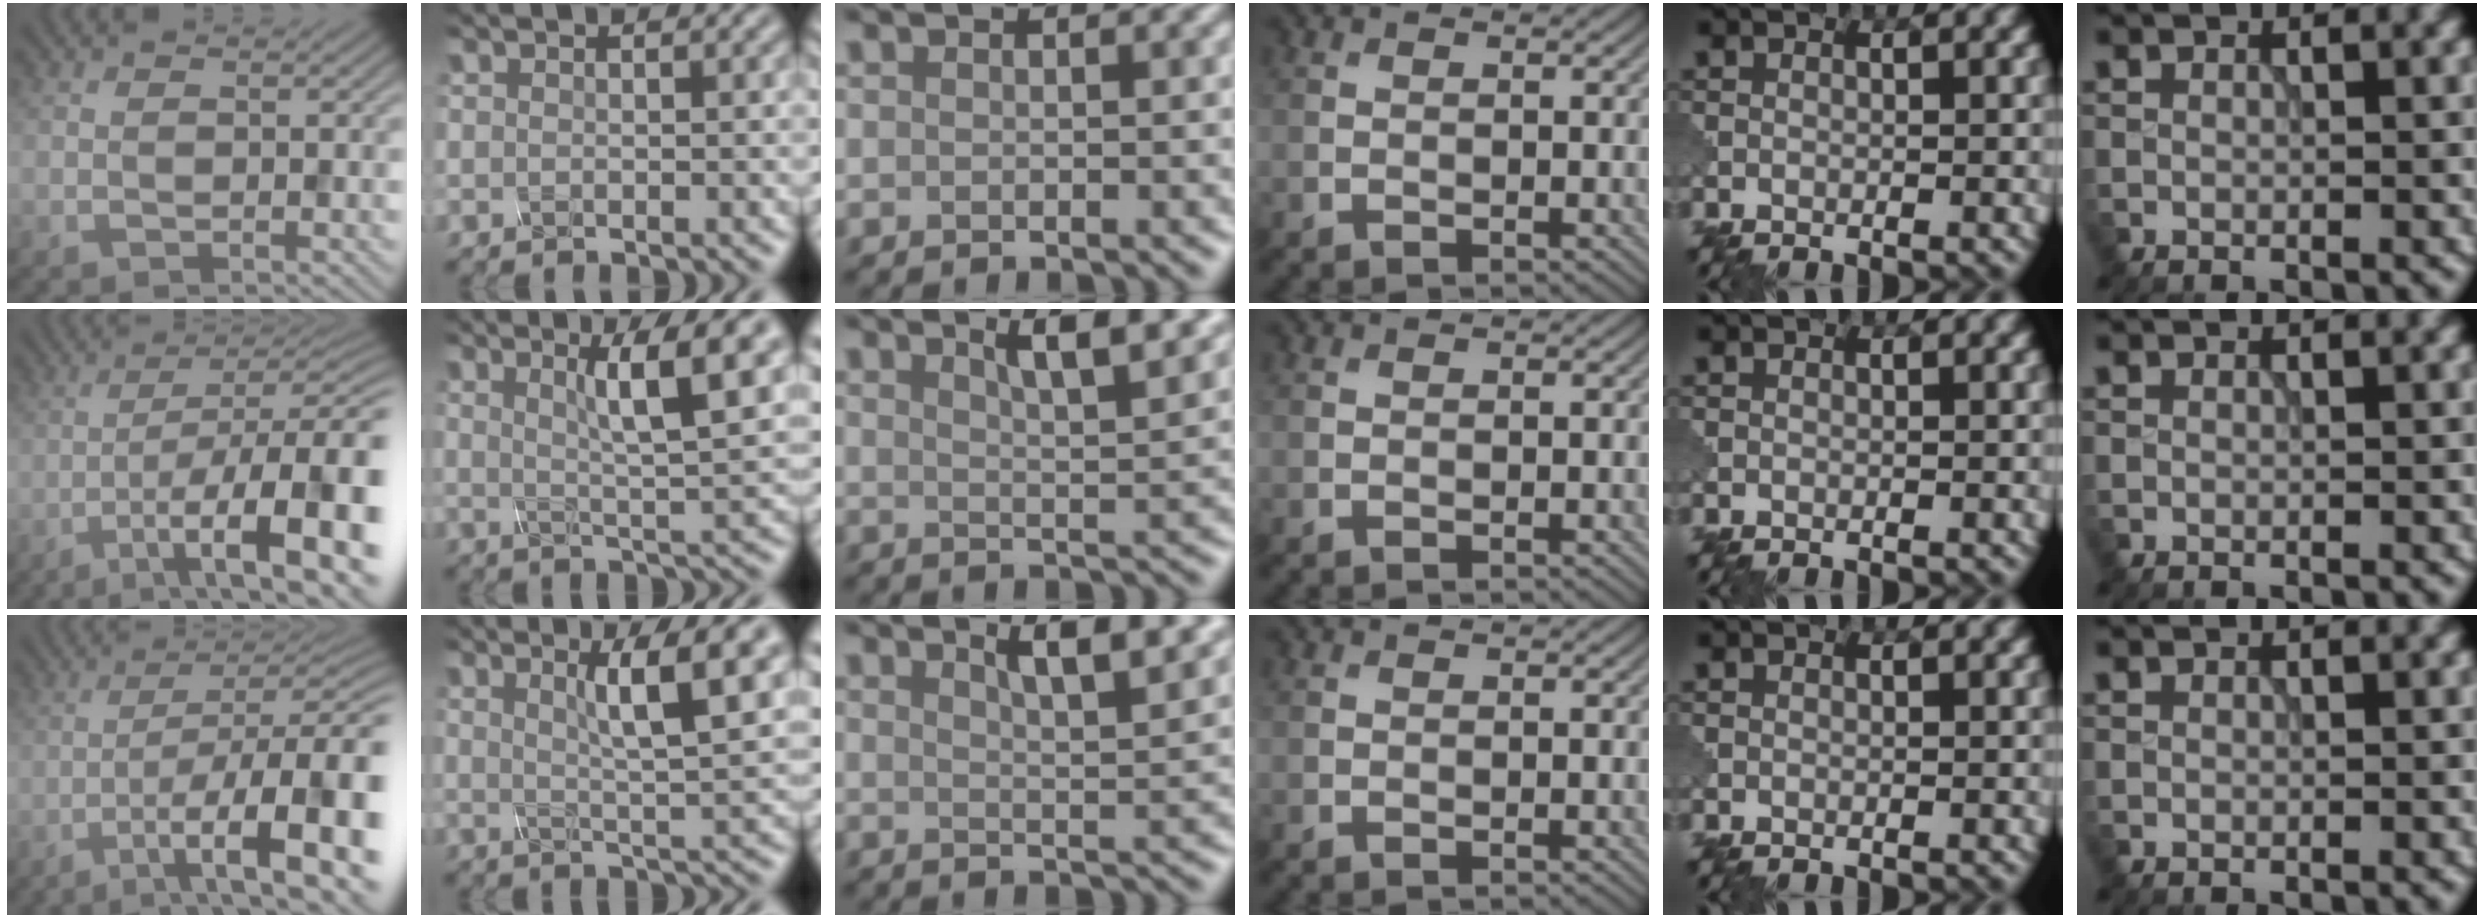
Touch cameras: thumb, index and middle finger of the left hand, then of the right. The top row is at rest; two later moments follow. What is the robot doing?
{"motion": "shake", "object": "plastic piggy bank"}